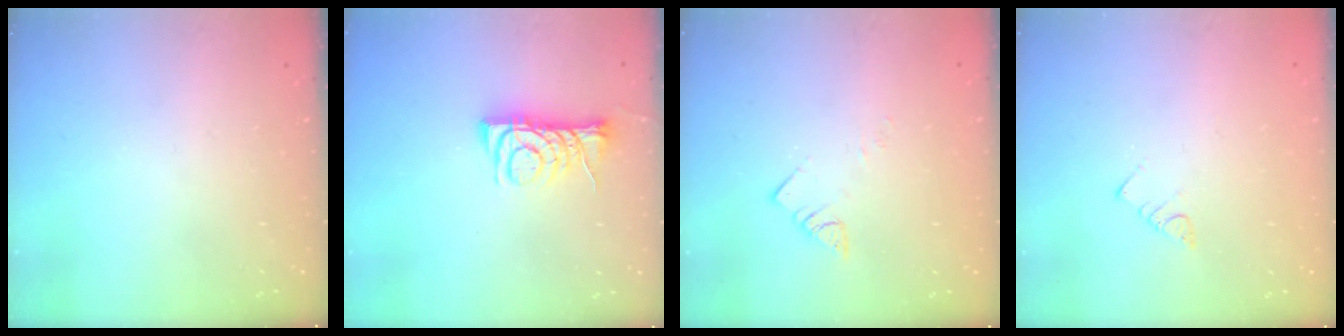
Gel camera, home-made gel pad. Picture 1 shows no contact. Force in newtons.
{"total": 8.5, "press": 8.5, "slide": 0.7}
{"total": 2.9, "press": 2.9, "slide": 0.2}
{"total": 2.5, "press": 2.5, "slide": 0.4}